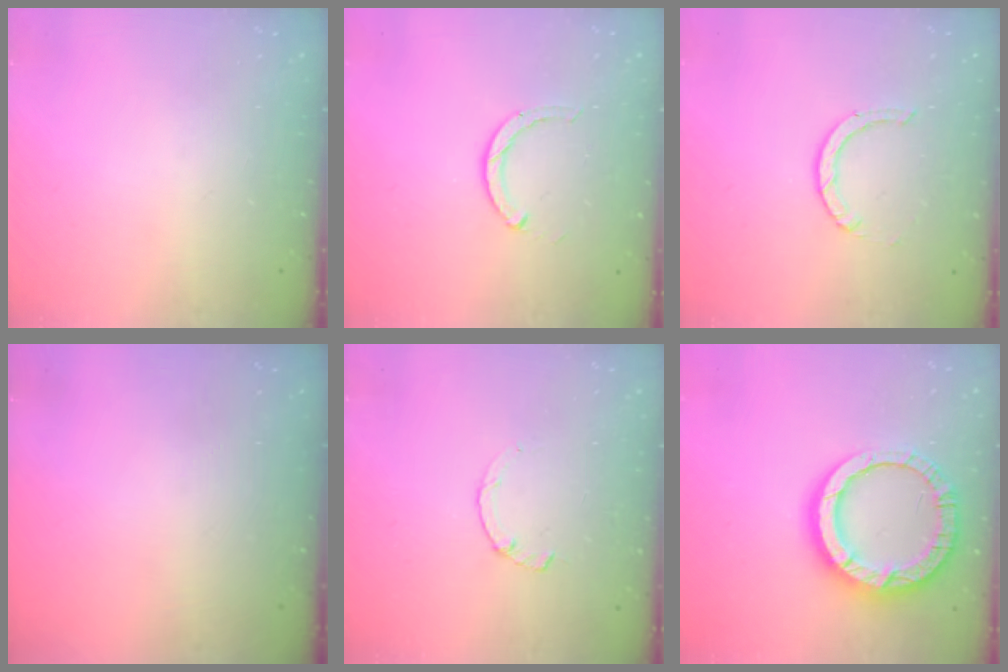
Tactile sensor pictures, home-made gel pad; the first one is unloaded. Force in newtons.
{"total": 2.2, "press": 2.2, "slide": 0.3}
{"total": 0.8, "press": 0.8, "slide": 0.1}
{"total": 0.0}
{"total": 2.2, "press": 2.2, "slide": 0.2}
{"total": 19.2, "press": 19.1, "slide": 1.9}